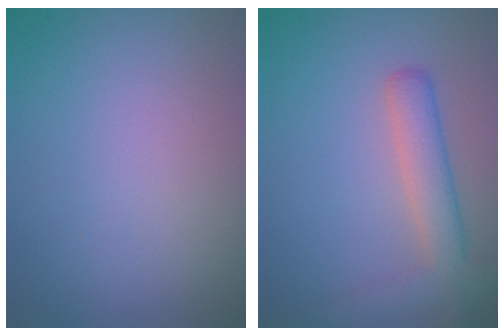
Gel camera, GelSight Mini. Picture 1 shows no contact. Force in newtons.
{"total": 4.2, "press": 4.2, "slide": 0.2}